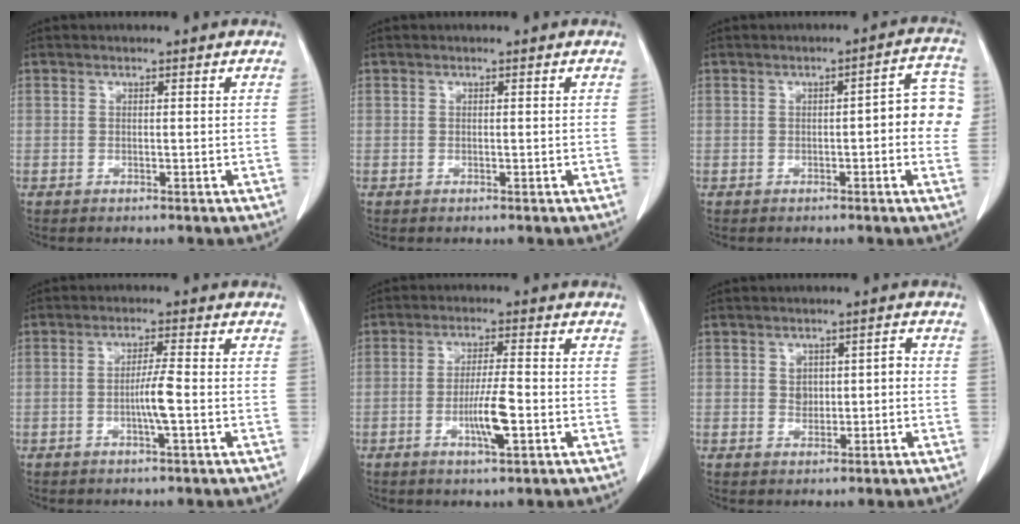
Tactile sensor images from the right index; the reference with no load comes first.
{"total": 0.0}
{"total": 7.6, "force": [0.3, 2.1, 7.3], "torque": [-0.079, 0.028, -0.003]}
{"total": 3.7, "force": [-0.9, -0.2, 3.6], "torque": [-0.066, 0.001, -0.015]}
{"total": 5.9, "force": [-1.8, 0.5, 5.6], "torque": [-0.103, -0.004, -0.030]}
{"total": 3.0, "force": [0.0, 2.1, 2.1], "torque": [-0.025, 0.016, 0.008]}